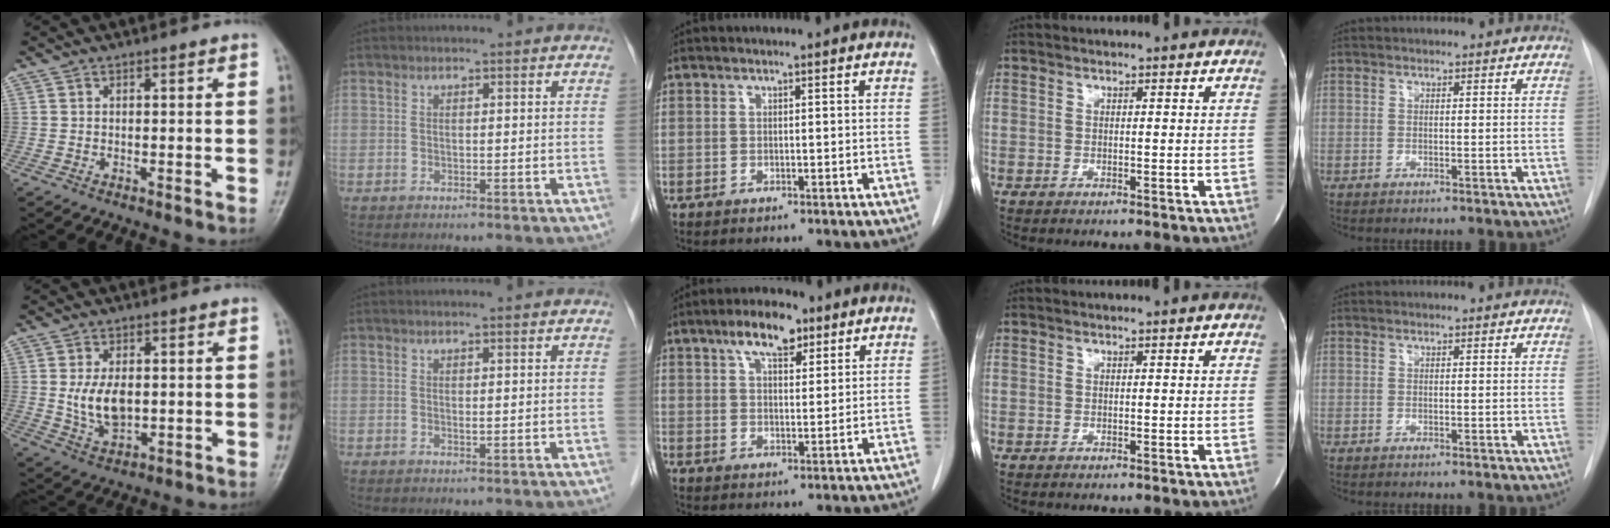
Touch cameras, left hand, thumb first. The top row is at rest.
{"thumb": {"total": 7.8, "force": [0.4, 4.7, 6.2], "torque": [-0.109, -0.007, 0.015]}, "index": {"total": 0.6, "force": [0.3, 0.0, 0.5], "torque": [-0.010, 0.000, 0.003]}, "middle": {"total": 7.4, "force": [4.7, 2.9, 5.0], "torque": [-0.087, 0.012, 0.079]}}